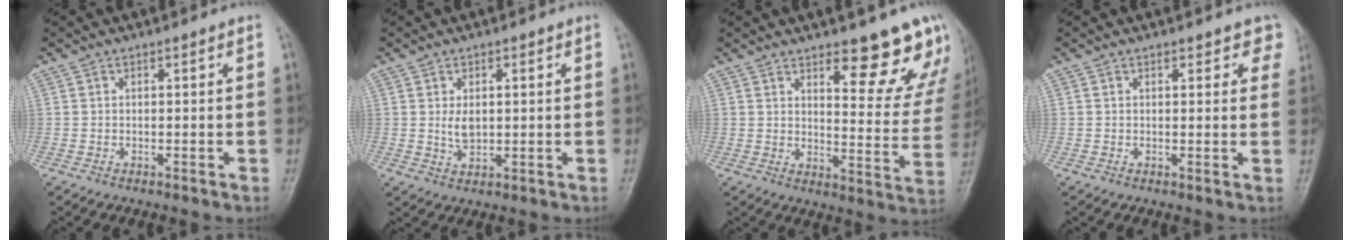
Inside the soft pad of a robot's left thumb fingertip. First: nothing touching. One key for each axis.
{"total": 3.6, "fx": 0.6, "fy": 2.3, "fz": 2.8, "tx": -0.041, "ty": -0.007, "tz": 0.015}
{"total": 15.0, "fx": 10.3, "fy": 4.8, "fz": 9.7, "tx": -0.062, "ty": -0.071, "tz": 0.134}
{"total": 4.2, "fx": 2.9, "fy": 2.2, "fz": 2.2, "tx": 0.017, "ty": -0.007, "tz": 0.025}